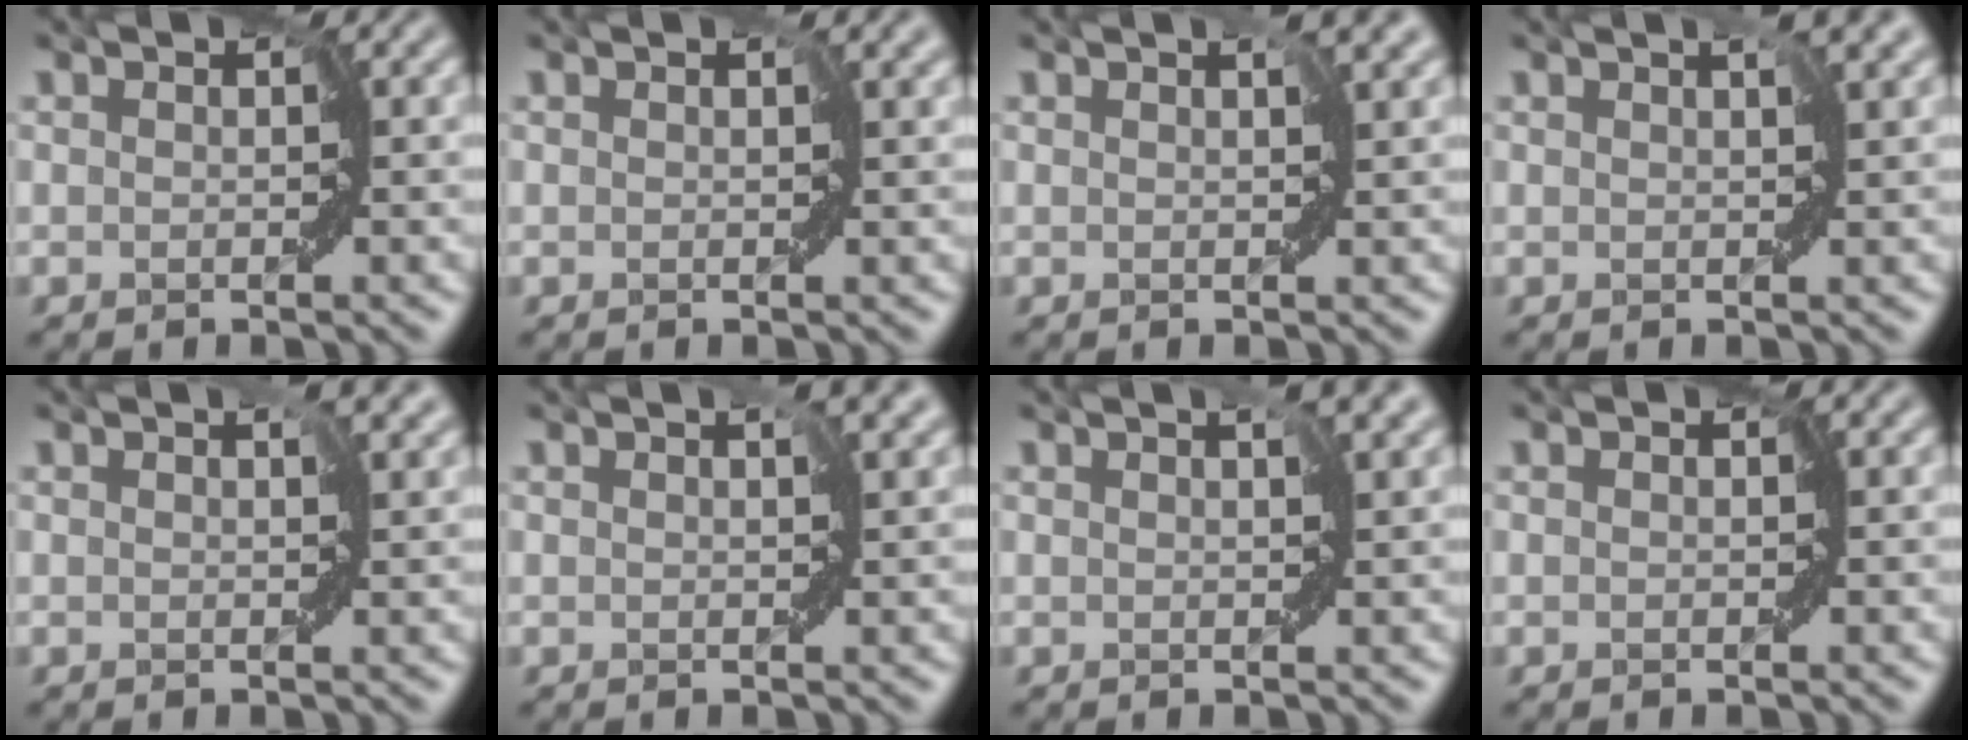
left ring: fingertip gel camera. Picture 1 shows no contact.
{"total": 1.0, "force": [0.5, 0.4, 0.8], "torque": [-0.011, 0.002, 0.008]}
{"total": 2.1, "force": [1.0, 0.7, 1.7], "torque": [-0.025, 0.004, 0.018]}
{"total": 2.1, "force": [1.1, 0.5, 1.8], "torque": [-0.028, 0.006, 0.019]}
{"total": 1.8, "force": [0.9, 0.7, 1.3], "torque": [-0.018, 0.004, 0.014]}
{"total": 1.8, "force": [0.9, 0.6, 1.5], "torque": [-0.023, 0.005, 0.016]}
{"total": 2.1, "force": [1.1, 0.5, 1.8], "torque": [-0.029, 0.006, 0.020]}
{"total": 0.0}